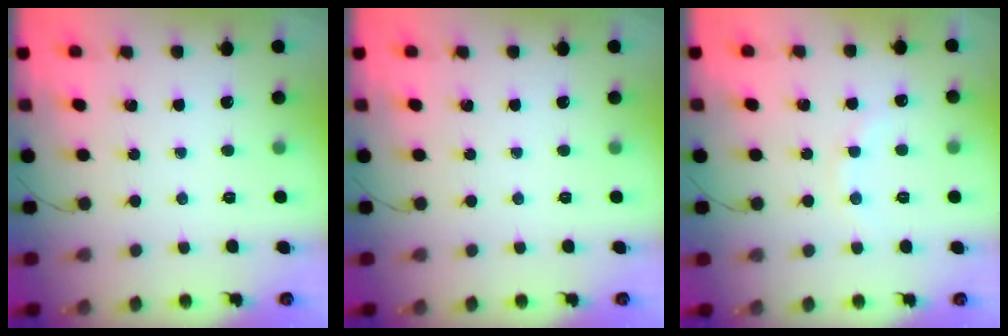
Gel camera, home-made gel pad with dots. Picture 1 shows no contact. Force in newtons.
{"total": 0.0}
{"total": 6.8, "press": 6.7, "slide": 1.3}